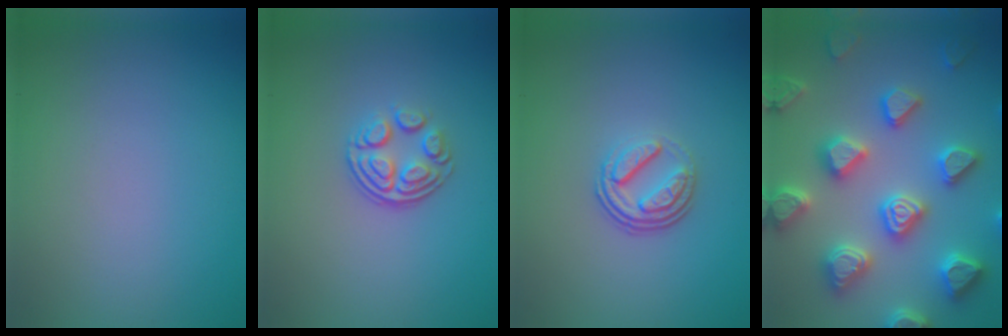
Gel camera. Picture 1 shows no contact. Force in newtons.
{"total": 3.6, "press": 2.5, "slide": 2.6}
{"total": 3.7, "press": 2.5, "slide": 2.7}
{"total": 7.4, "press": 7.3, "slide": 1.6}